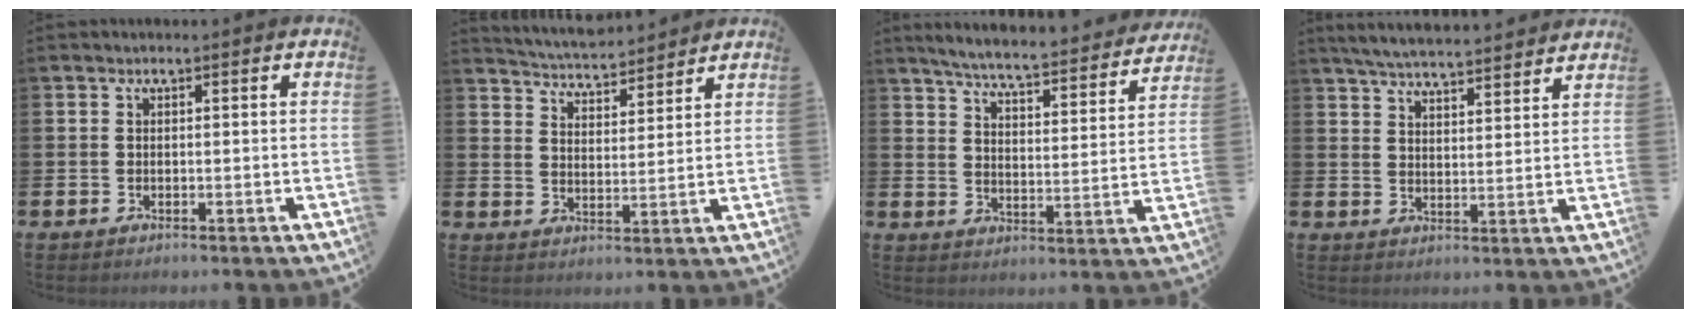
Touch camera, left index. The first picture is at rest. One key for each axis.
{"total": 5.1, "fx": 5.0, "fy": 0.7, "fz": 0.3, "tx": -0.030, "ty": -0.030, "tz": 0.090}
{"total": 5.8, "fx": 5.5, "fy": 0.0, "fz": 1.8, "tx": -0.055, "ty": -0.046, "tz": 0.089}
{"total": 5.5, "fx": 5.4, "fy": 0.0, "fz": 0.9, "tx": -0.032, "ty": -0.033, "tz": 0.096}